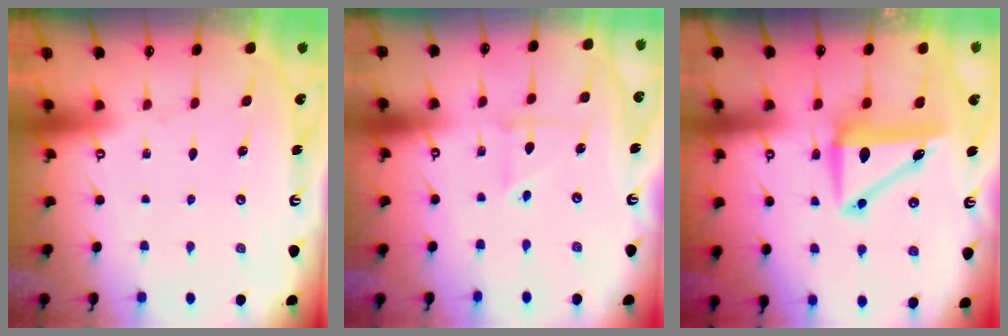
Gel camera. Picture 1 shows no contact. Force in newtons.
{"total": 3.3, "press": 3.3, "slide": 0.2}
{"total": 9.2, "press": 8.9, "slide": 2.4}